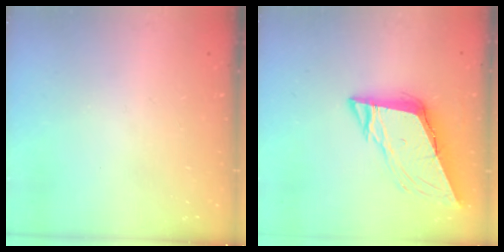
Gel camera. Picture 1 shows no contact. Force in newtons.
{"total": 10.3, "press": 9.9, "slide": 2.9}